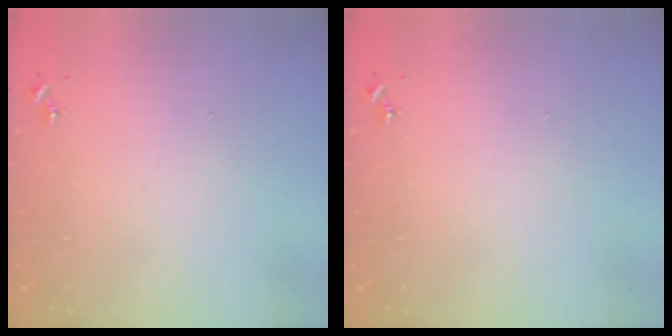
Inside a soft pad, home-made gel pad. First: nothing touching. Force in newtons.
{"total": 0.0}